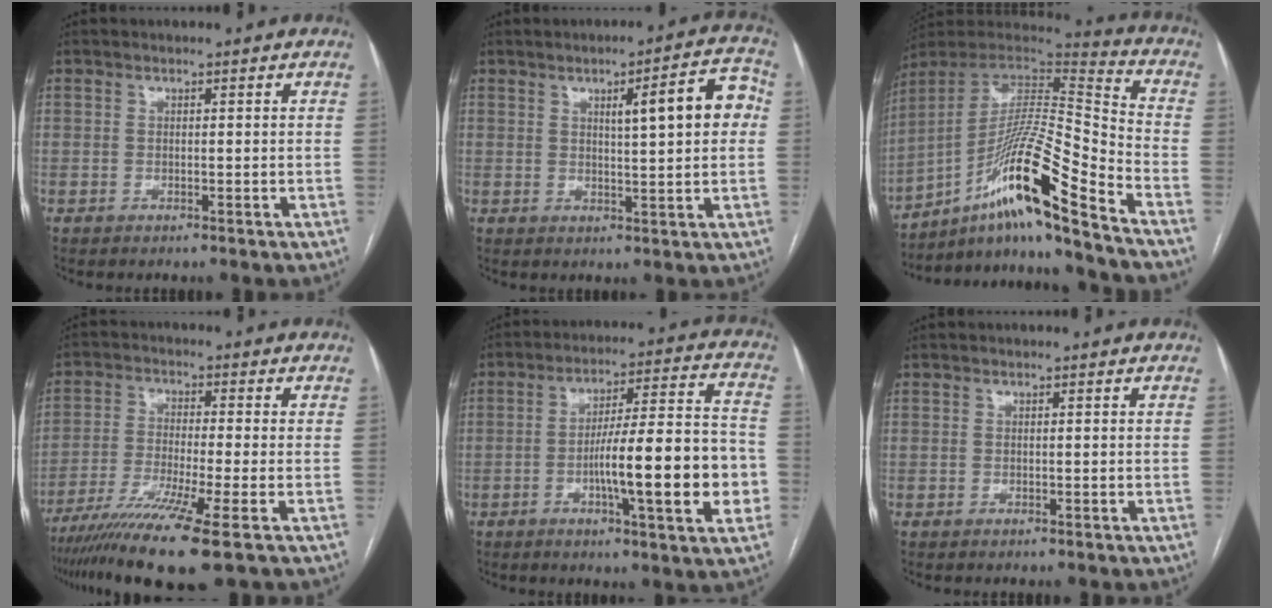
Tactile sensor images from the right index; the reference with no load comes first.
{"total": 8.6, "force": [1.8, 1.2, 8.3], "torque": [-0.111, 0.018, 0.023]}
{"total": 19.3, "force": [-12.2, -0.4, 15.0], "torque": [-0.290, 0.000, -0.217]}
{"total": 12.0, "force": [-7.9, -1.4, 8.9], "torque": [-0.165, -0.034, -0.134]}
{"total": 17.0, "force": [-4.1, 1.7, 16.5], "torque": [-0.244, 0.012, -0.060]}
{"total": 0.0}